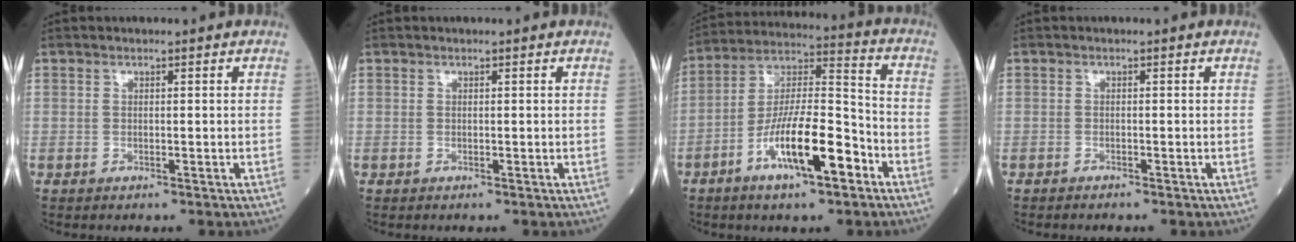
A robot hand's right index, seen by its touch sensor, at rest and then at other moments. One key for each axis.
{"total": 0.0}
{"total": 14.3, "fx": -6.6, "fy": 3.1, "fz": 12.3, "tx": -0.224, "ty": 0.002, "tz": -0.118}
{"total": 0.6, "fx": -0.6, "fy": 0.0, "fz": 0.2, "tx": -0.007, "ty": -0.001, "tz": -0.012}